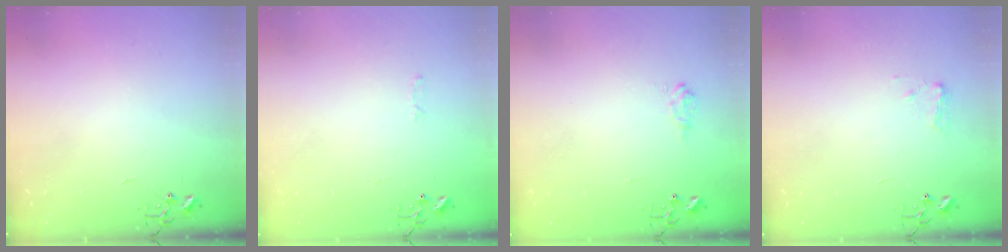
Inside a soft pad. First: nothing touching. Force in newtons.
{"total": 2.8, "press": 2.8, "slide": 0.4}
{"total": 6.8, "press": 6.8, "slide": 0.8}
{"total": 7.2, "press": 7.2, "slide": 0.5}